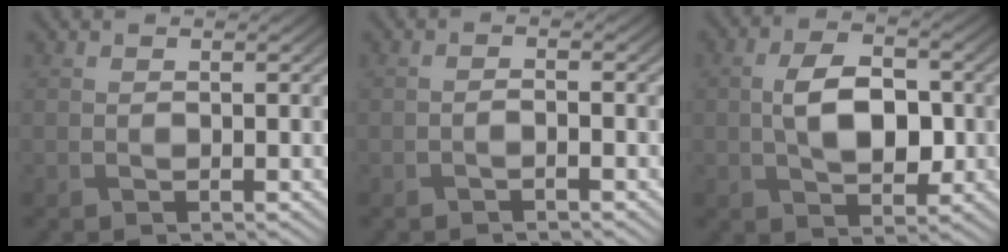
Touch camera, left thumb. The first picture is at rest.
{"total": 1.0, "force": [-0.7, 0.1, 0.7], "torque": [-0.014, 0.003, -0.014]}
{"total": 7.4, "force": [-0.3, 4.3, 6.0], "torque": [-0.120, 0.001, -0.008]}